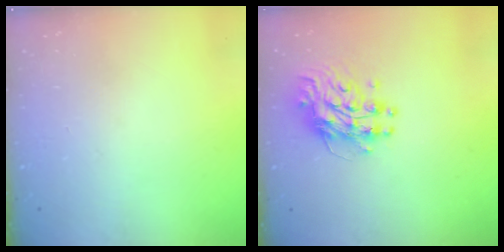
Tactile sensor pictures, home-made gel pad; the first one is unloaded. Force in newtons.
{"total": 11.5, "press": 11.5, "slide": 1.0}